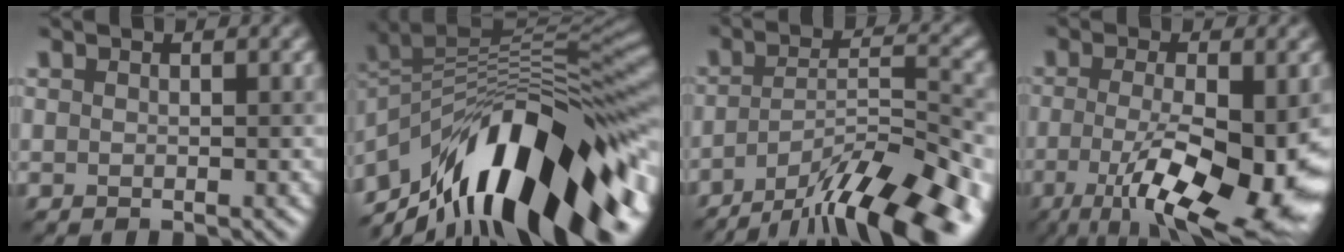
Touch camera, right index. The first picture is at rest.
{"total": 16.5, "force": [-7.6, 6.8, 13.0], "torque": [-0.210, 0.022, -0.136]}
{"total": 12.9, "force": [-8.9, 3.1, 8.8], "torque": [-0.146, 0.007, -0.147]}
{"total": 12.6, "force": [-3.9, 3.9, 11.3], "torque": [-0.195, -0.028, -0.055]}